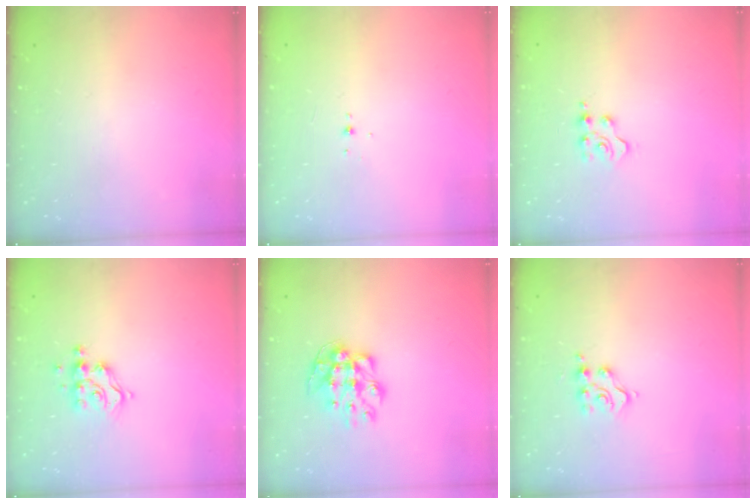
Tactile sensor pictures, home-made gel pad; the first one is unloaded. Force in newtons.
{"total": 2.0, "press": 1.9, "slide": 0.8}
{"total": 3.1, "press": 3.0, "slide": 0.5}
{"total": 9.7, "press": 9.7, "slide": 0.7}
{"total": 10.1, "press": 10.1, "slide": 0.6}
{"total": 5.5, "press": 5.5, "slide": 0.1}